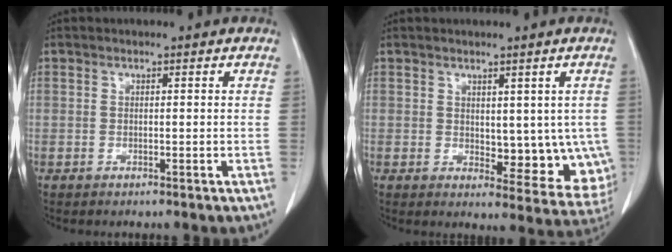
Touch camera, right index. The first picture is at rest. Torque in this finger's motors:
{"motor_torque": [0.13, 0.19, 0.10, 0.00]}